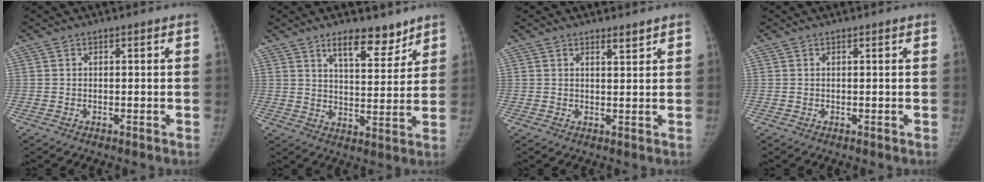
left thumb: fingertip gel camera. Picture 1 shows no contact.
{"total": 9.2, "force": [6.6, 3.7, 5.2], "torque": [-0.053, -0.047, 0.107]}
{"total": 1.9, "force": [1.6, 0.3, 0.9], "torque": [-0.011, -0.014, 0.027]}
{"total": 0.0}